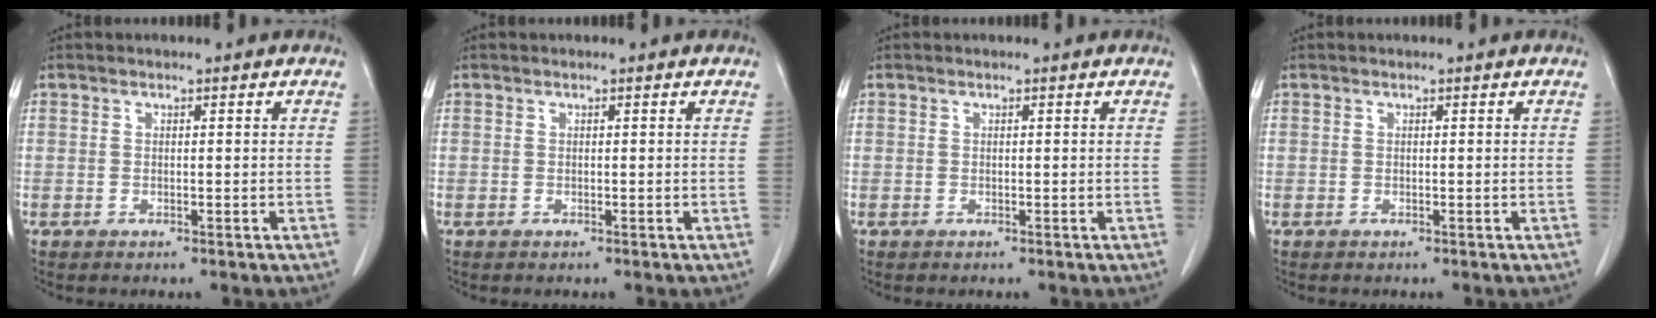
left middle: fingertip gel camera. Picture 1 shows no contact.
{"total": 0.0}
{"total": 0.0}
{"total": 0.0}